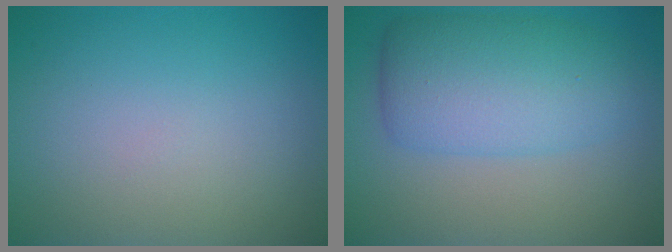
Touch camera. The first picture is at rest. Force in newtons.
{"total": 6.6, "press": 6.6, "slide": 0.2}